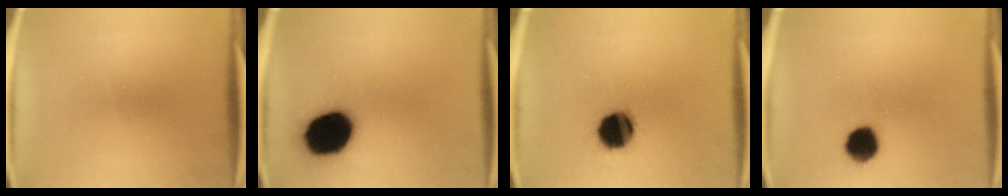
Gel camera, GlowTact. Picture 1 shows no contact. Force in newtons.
{"total": 18.9}
{"total": 12.6}
{"total": 8.0}